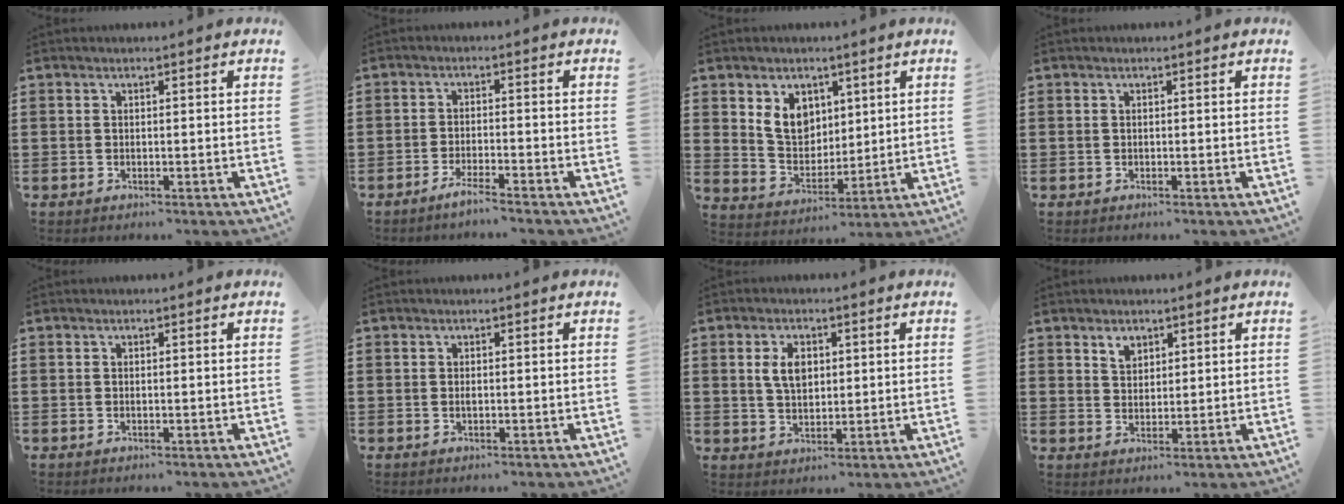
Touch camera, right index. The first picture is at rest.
{"total": 2.6, "force": [-2.3, -0.2, 1.3], "torque": [-0.028, 0.000, -0.045]}
{"total": 7.0, "force": [2.9, 5.6, 3.1], "torque": [-0.077, 0.014, 0.053]}
{"total": 0.0}
{"total": 0.0}
{"total": 0.7, "force": [-0.1, 0.2, 0.6], "torque": [-0.014, -0.002, -0.001]}
{"total": 4.6, "force": [1.1, 2.8, 3.6], "torque": [-0.069, 0.008, 0.016]}
{"total": 2.5, "force": [1.7, 1.7, 0.8], "torque": [-0.015, 0.000, 0.030]}